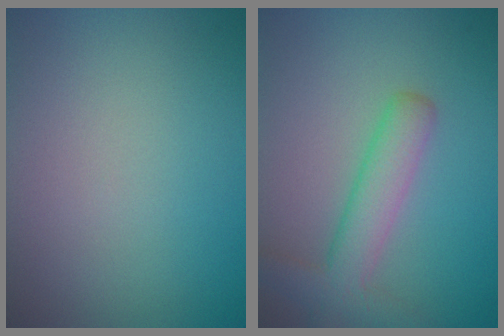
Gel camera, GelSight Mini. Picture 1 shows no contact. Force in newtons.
{"total": 4.0, "press": 4.0, "slide": 0.2}